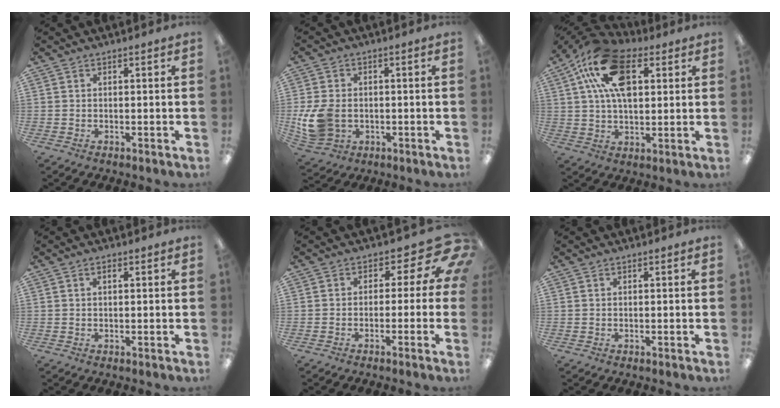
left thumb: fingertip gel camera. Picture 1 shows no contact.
{"total": 10.8, "force": [-1.6, 8.5, 6.4], "torque": [-0.137, 0.006, -0.025]}
{"total": 19.2, "force": [7.2, 11.2, 13.9], "torque": [-0.247, 0.004, 0.127]}
{"total": 1.2, "force": [0.5, 0.7, 0.8], "torque": [-0.009, 0.000, 0.007]}
{"total": 8.3, "force": [2.0, 5.1, 6.3], "torque": [-0.073, -0.014, 0.035]}
{"total": 0.0}